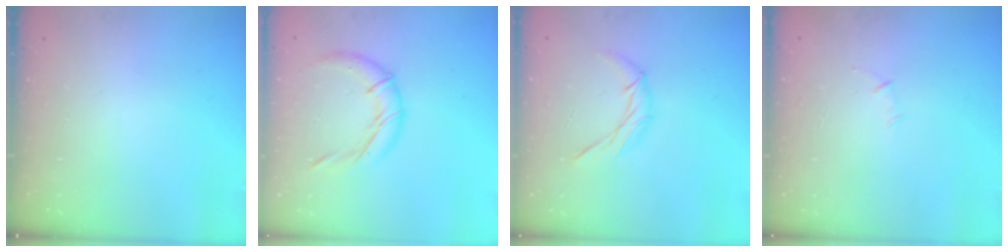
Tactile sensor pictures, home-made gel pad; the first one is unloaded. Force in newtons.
{"total": 11.7, "press": 11.7, "slide": 0.8}
{"total": 7.3, "press": 7.3, "slide": 0.5}
{"total": 4.0, "press": 3.9, "slide": 0.9}